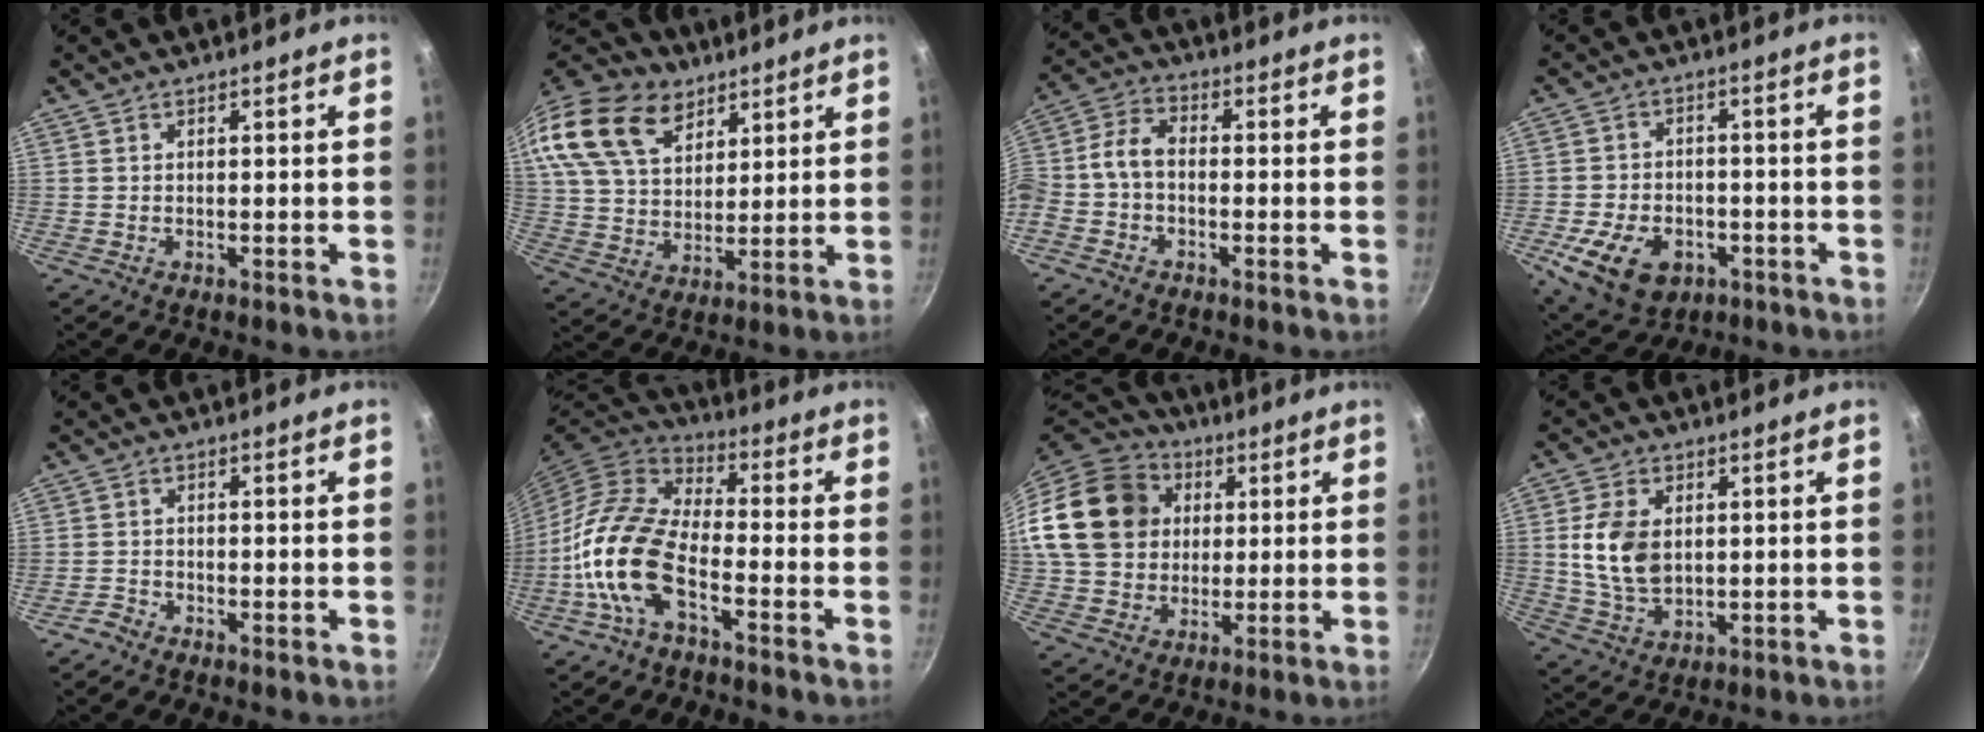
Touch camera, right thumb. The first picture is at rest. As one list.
[{"total": 21.1, "force": [12.4, 13.1, 10.8], "torque": [-0.209, -0.013, 0.229]}, {"total": 6.8, "force": [-1.9, 4.3, 4.9], "torque": [-0.109, 0.038, -0.051]}, {"total": 13.0, "force": [-5.0, 8.9, 8.0], "torque": [-0.133, 0.015, -0.071]}, {"total": 1.9, "force": [-1.7, 0.7, 0.4], "torque": [-0.014, 0.014, -0.036]}, {"total": 15.1, "force": [-5.6, 7.3, 12.0], "torque": [-0.231, 0.040, -0.124]}, {"total": 21.0, "force": [3.8, 17.3, 11.2], "torque": [-0.197, 0.031, 0.067]}, {"total": 10.0, "force": [1.4, 6.7, 7.4], "torque": [-0.131, -0.011, 0.031]}]